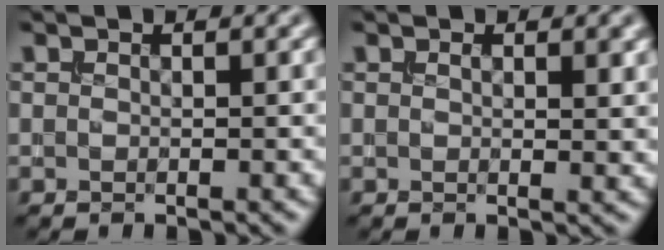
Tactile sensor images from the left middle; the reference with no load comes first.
{"total": 1.6, "force": [0.5, 0.5, 1.4], "torque": [-0.018, -0.004, 0.010]}